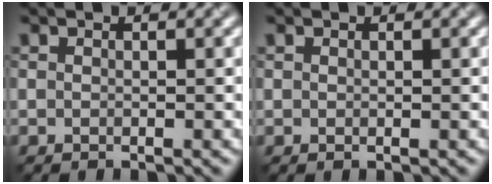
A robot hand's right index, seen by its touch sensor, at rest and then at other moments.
{"total": 0.0}